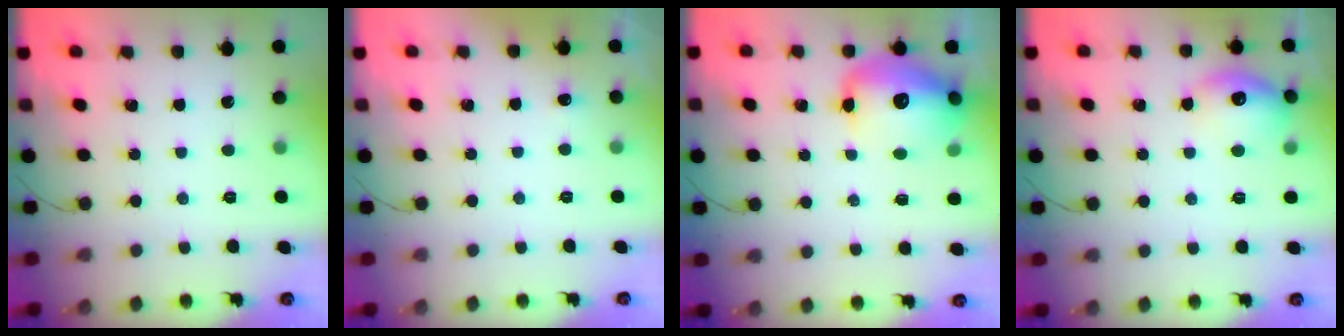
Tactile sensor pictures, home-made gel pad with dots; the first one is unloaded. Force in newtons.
{"total": 2.8, "press": 2.6, "slide": 1.1}
{"total": 15.8, "press": 15.2, "slide": 4.3}
{"total": 12.5, "press": 12.5, "slide": 0.7}